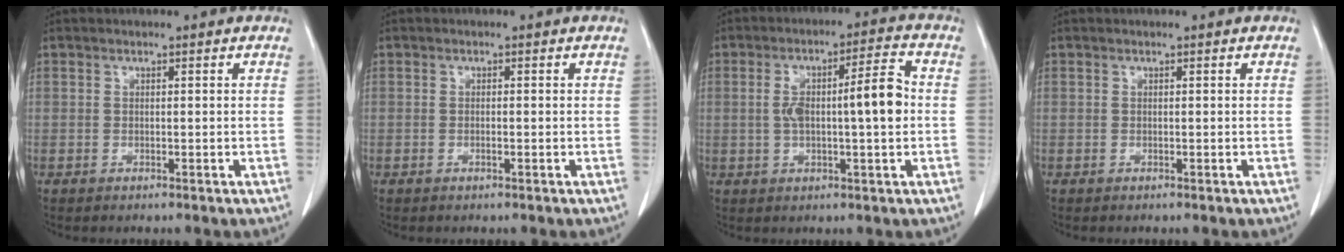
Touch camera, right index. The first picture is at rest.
{"total": 0.7, "force": [-0.2, 0.1, 0.6], "torque": [-0.014, 0.000, -0.003]}
{"total": 9.4, "force": [0.1, 1.6, 9.3], "torque": [-0.157, 0.024, 0.001]}
{"total": 0.0}